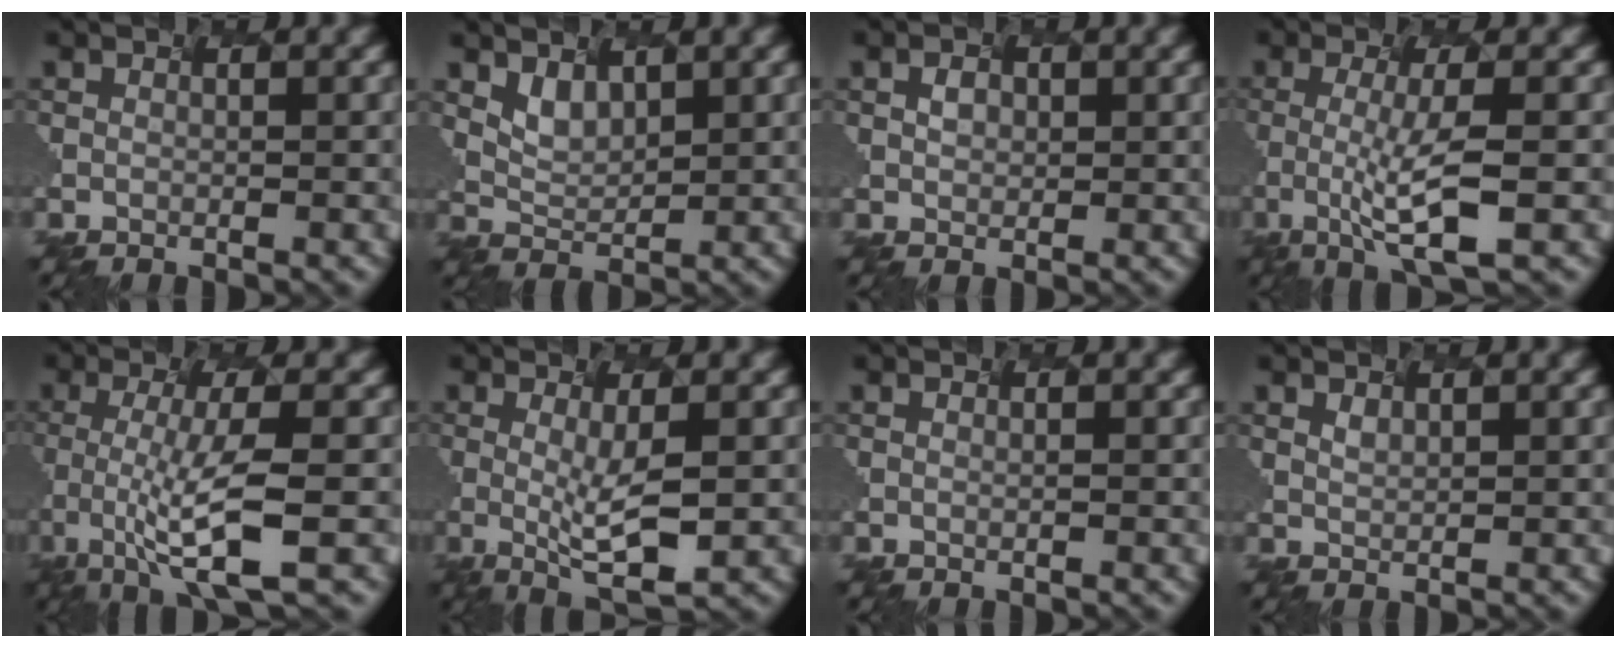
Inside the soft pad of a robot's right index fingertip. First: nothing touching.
{"total": 0.7, "force": [0.6, 0.2, -0.1], "torque": [-0.031, -0.015, 0.049]}
{"total": 0.9, "force": [-0.3, -0.2, -0.8], "torque": [-0.013, -0.006, 0.026]}
{"total": 4.3, "force": [-1.8, 0.2, 3.9], "torque": [-0.092, -0.014, -0.002]}
{"total": 5.9, "force": [-2.8, 0.5, 5.1], "torque": [-0.112, -0.012, -0.024]}
{"total": 3.5, "force": [-1.2, 0.3, 3.3], "torque": [-0.075, -0.014, 0.014]}
{"total": 0.0}
{"total": 1.2, "force": [0.2, -0.8, -0.9], "torque": [-0.012, -0.009, 0.036]}